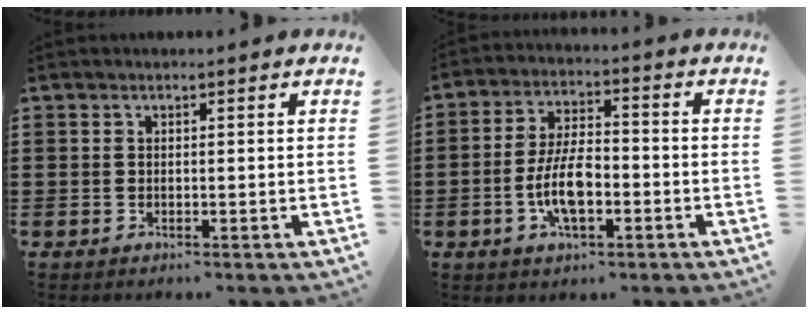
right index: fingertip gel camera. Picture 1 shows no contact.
{"total": 8.5, "force": [-2.4, 3.6, 7.4], "torque": [-0.164, -0.002, -0.052]}